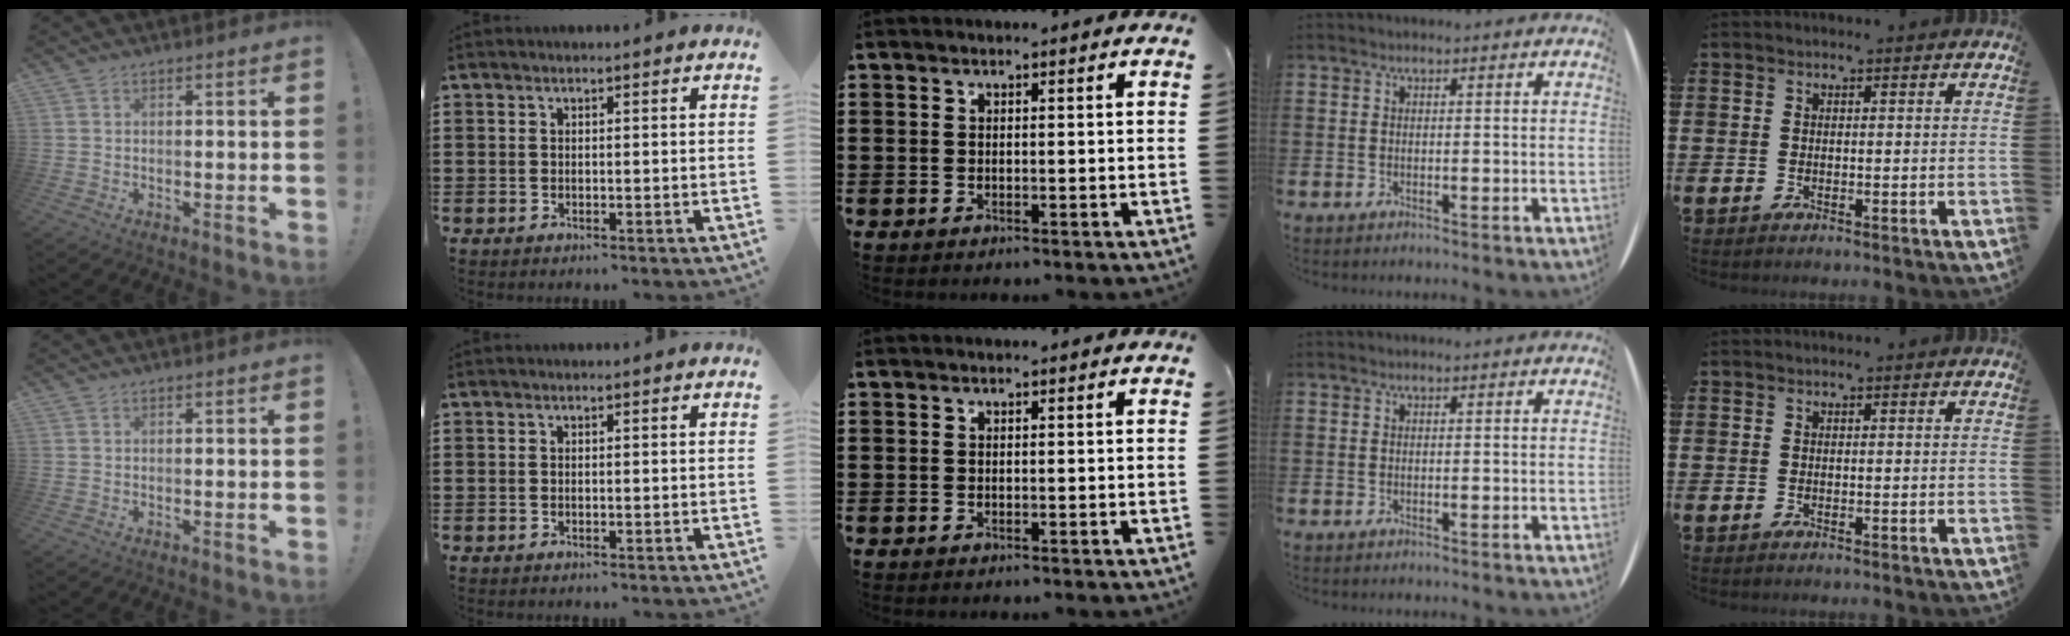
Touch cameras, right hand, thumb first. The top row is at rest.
{}